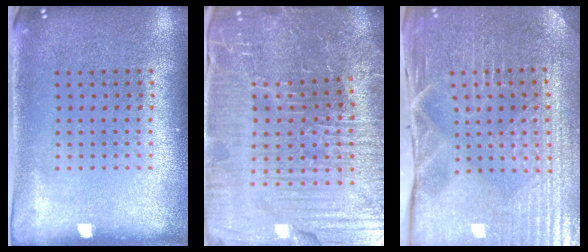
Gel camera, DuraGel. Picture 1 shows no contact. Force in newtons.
{"total": 6.1, "press": 5.7, "slide": 2.1}
{"total": 4.0, "press": 4.0, "slide": 0.5}